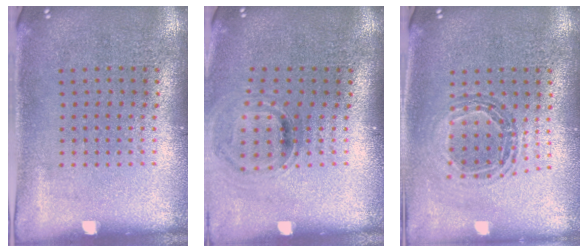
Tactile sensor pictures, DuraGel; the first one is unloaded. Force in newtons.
{"total": 1.0, "press": 0.9, "slide": 0.4}
{"total": 0.9, "press": 0.9, "slide": 0.2}